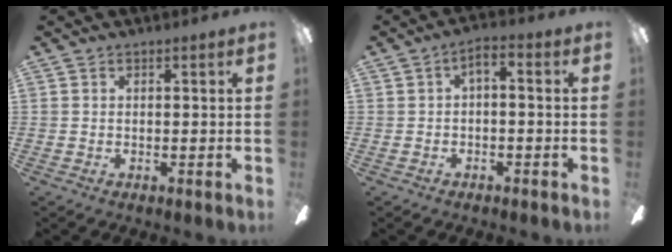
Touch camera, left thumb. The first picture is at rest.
{"total": 2.4, "force": [-1.5, 1.2, 1.4], "torque": [-0.024, 0.012, -0.031]}